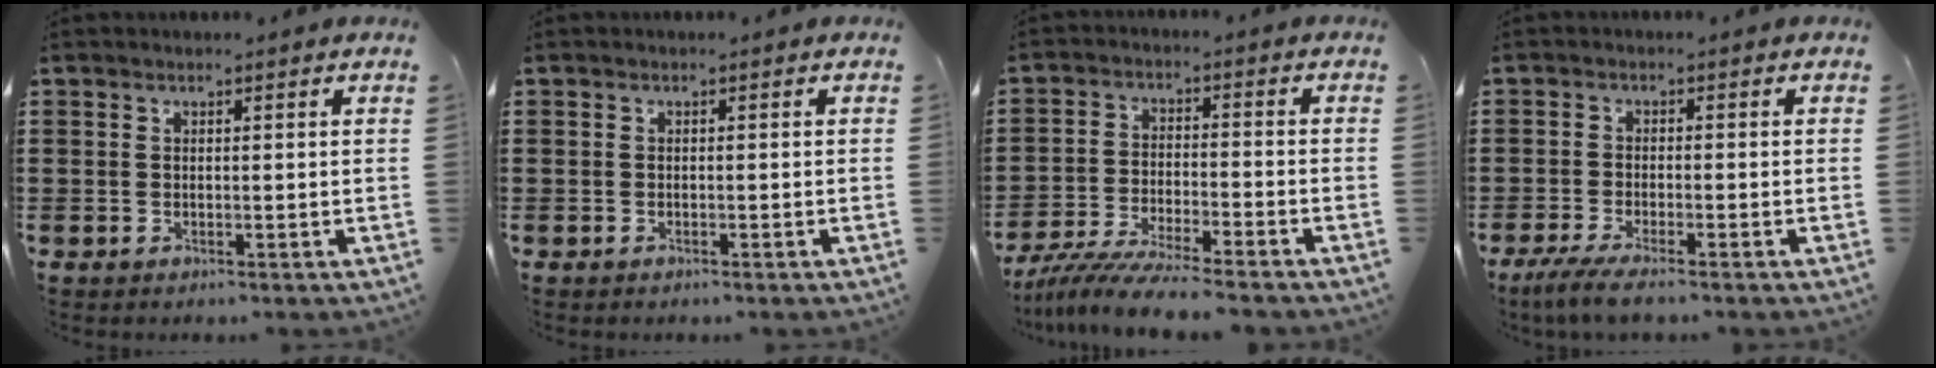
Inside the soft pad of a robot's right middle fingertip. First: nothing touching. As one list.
[{"total": 0.5, "force": [-0.4, 0.2, 0.2], "torque": [-0.004, -0.002, -0.009]}, {"total": 7.5, "force": [-7.1, -0.1, 2.5], "torque": [-0.058, -0.008, -0.139]}, {"total": 3.6, "force": [-3.0, 0.1, 1.9], "torque": [-0.047, -0.011, -0.061]}]